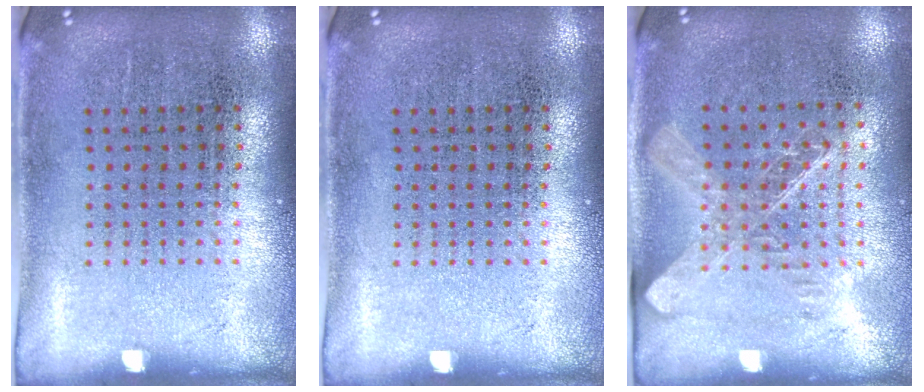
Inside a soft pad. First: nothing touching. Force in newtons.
{"total": 0.0}
{"total": 1.5, "press": 1.3, "slide": 0.8}